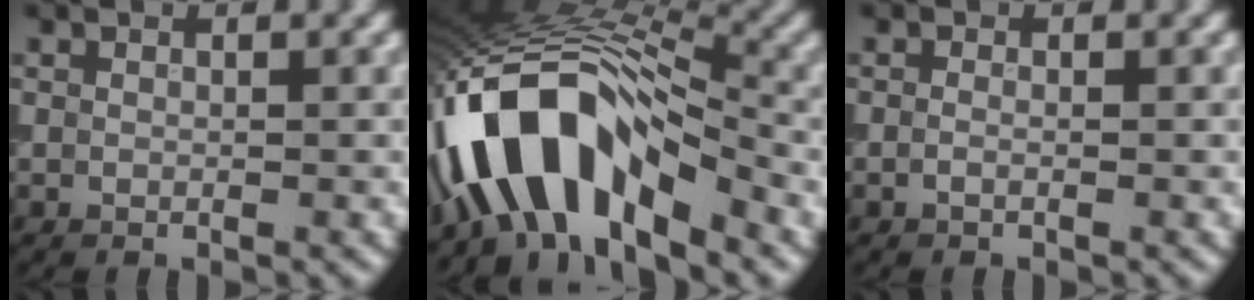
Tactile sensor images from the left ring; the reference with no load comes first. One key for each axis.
{"total": 12.7, "fx": -5.7, "fy": 5.6, "fz": 9.9, "tx": -0.173, "ty": 0.013, "tz": -0.107}
{"total": 0.6, "fx": -0.2, "fy": 0.3, "fz": 0.5, "tx": -0.012, "ty": -0.004, "tz": -0.009}